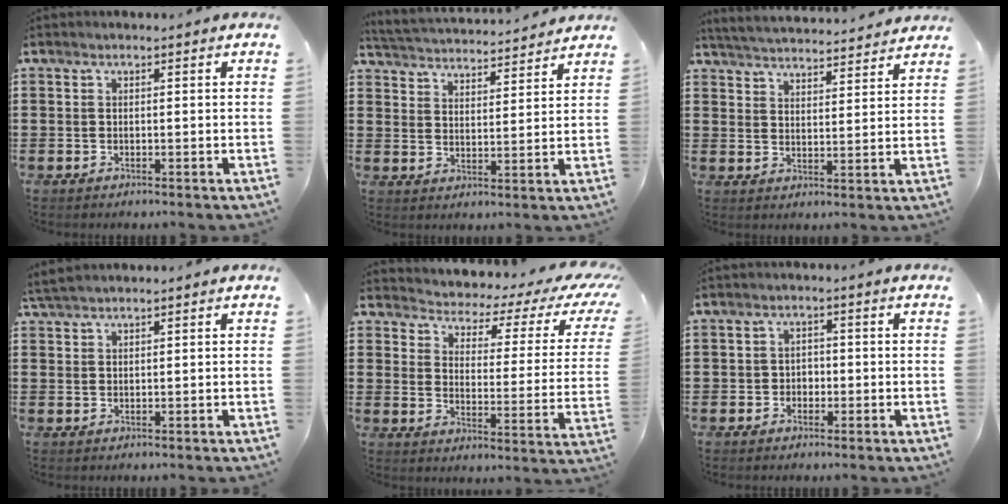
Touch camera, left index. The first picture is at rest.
{"total": 3.6, "force": [3.6, -0.1, -0.1], "torque": [-0.018, -0.026, 0.060]}
{"total": 4.4, "force": [4.4, -0.3, 0.2], "torque": [-0.021, -0.031, 0.076]}
{"total": 2.0, "force": [1.8, 0.2, 0.8], "torque": [-0.020, 0.002, 0.035]}
{"total": 2.7, "force": [2.0, 1.1, 1.4], "torque": [-0.036, -0.027, 0.023]}
{"total": 1.8, "force": [-0.7, 1.6, 0.5], "torque": [-0.016, 0.003, -0.017]}